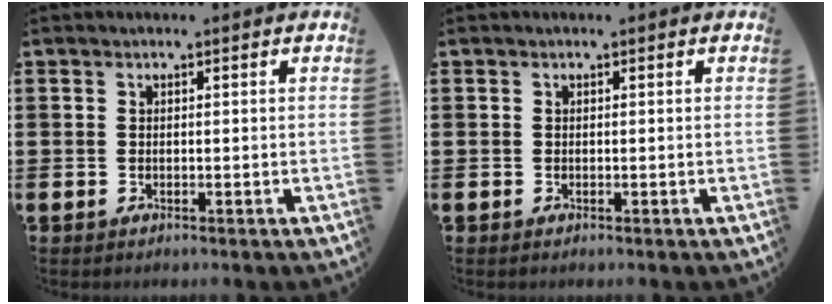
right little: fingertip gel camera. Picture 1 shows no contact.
{"total": 0.0}